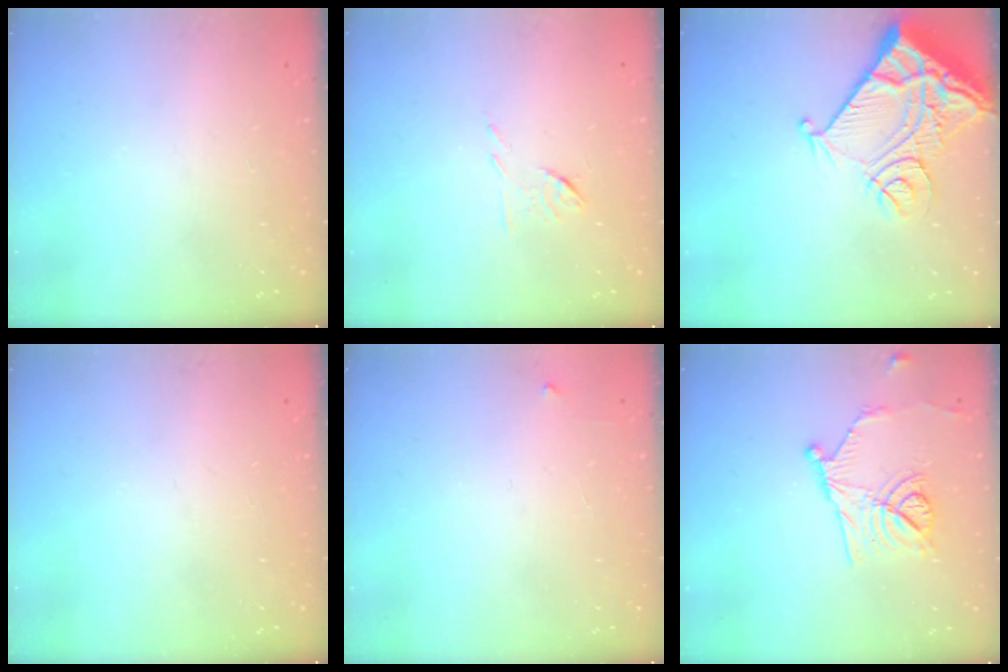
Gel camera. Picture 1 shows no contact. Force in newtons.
{"total": 6.0, "press": 6.0, "slide": 0.7}
{"total": 16.1, "press": 16.0, "slide": 2.0}
{"total": 0.0}
{"total": 2.3, "press": 2.3, "slide": 0.3}
{"total": 13.6, "press": 13.4, "slide": 2.4}